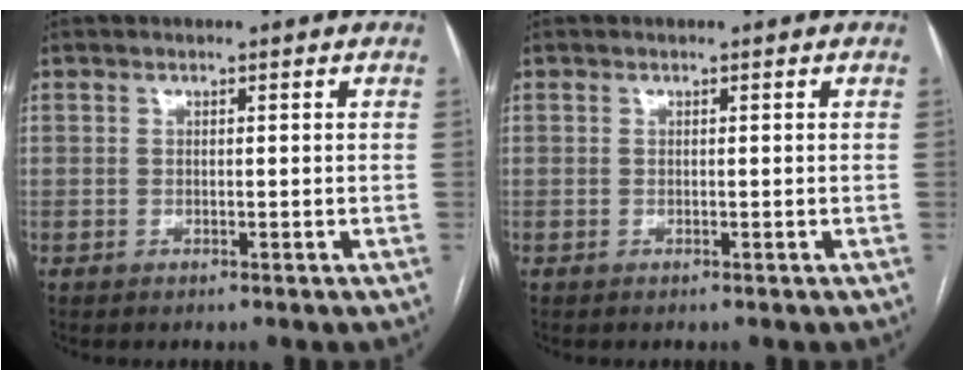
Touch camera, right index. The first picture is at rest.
{"total": 0.0}